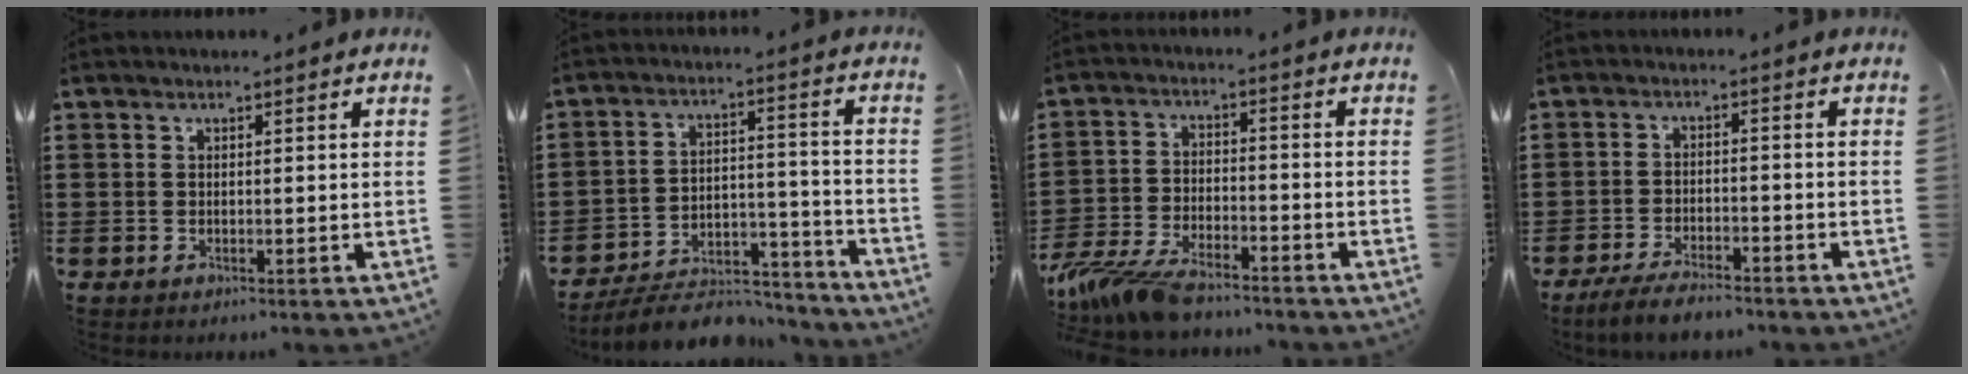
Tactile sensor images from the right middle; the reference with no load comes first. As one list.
[{"total": 7.7, "force": [-7.3, 1.8, 2.0], "torque": [-0.029, 0.019, -0.138]}, {"total": 7.1, "force": [-6.3, 1.4, 2.9], "torque": [-0.081, -0.003, -0.127]}, {"total": 4.4, "force": [-4.0, 0.6, 1.7], "torque": [-0.043, -0.005, -0.081]}]